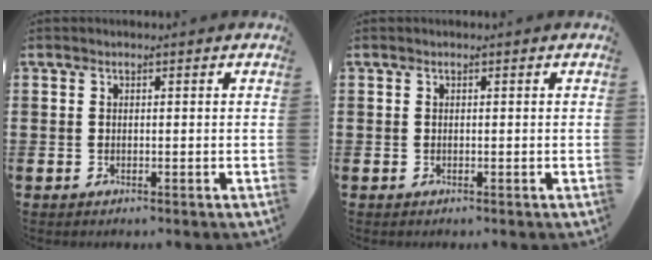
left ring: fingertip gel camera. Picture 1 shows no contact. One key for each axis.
{"total": 0.0}